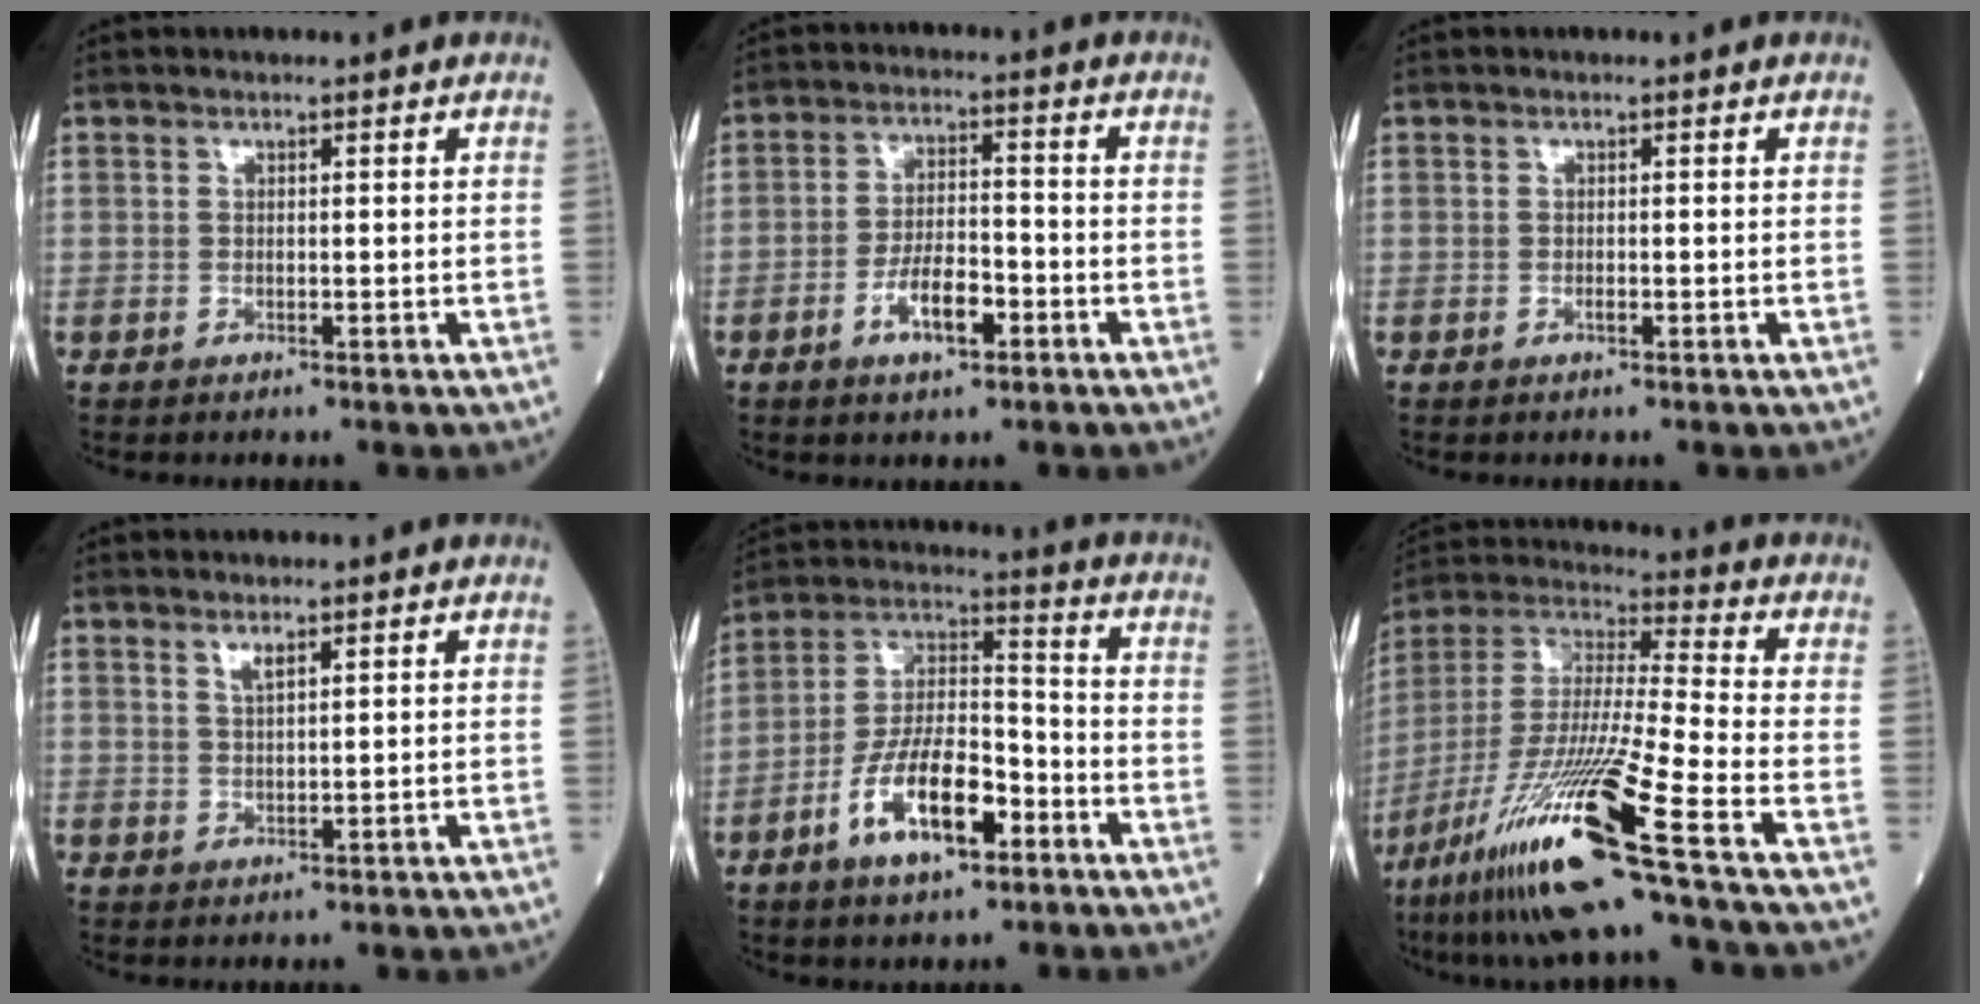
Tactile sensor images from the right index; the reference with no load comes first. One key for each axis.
{"total": 6.6, "fx": -3.1, "fy": 2.3, "fz": 5.4, "tx": -0.101, "ty": 0.006, "tz": -0.054}
{"total": 0.6, "fx": -0.3, "fy": 0.1, "fz": 0.5, "tx": -0.011, "ty": 0.001, "tz": -0.003}
{"total": 1.6, "fx": 1.1, "fy": 0.2, "fz": 1.2, "tx": -0.026, "ty": -0.002, "tz": 0.024}
{"total": 13.1, "fx": -6.1, "fy": 4.6, "fz": 10.6, "tx": -0.213, "ty": 0.009, "tz": -0.109}
{"total": 22.3, "fx": -12.4, "fy": -0.6, "fz": 18.5, "tx": -0.384, "ty": -0.052, "tz": -0.235}